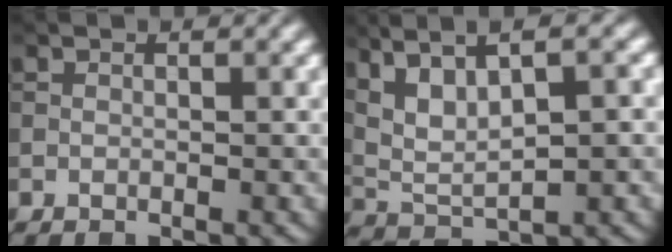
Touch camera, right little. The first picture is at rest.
{"total": 8.8, "force": [3.6, 3.3, 7.4], "torque": [-0.163, 0.026, 0.071]}